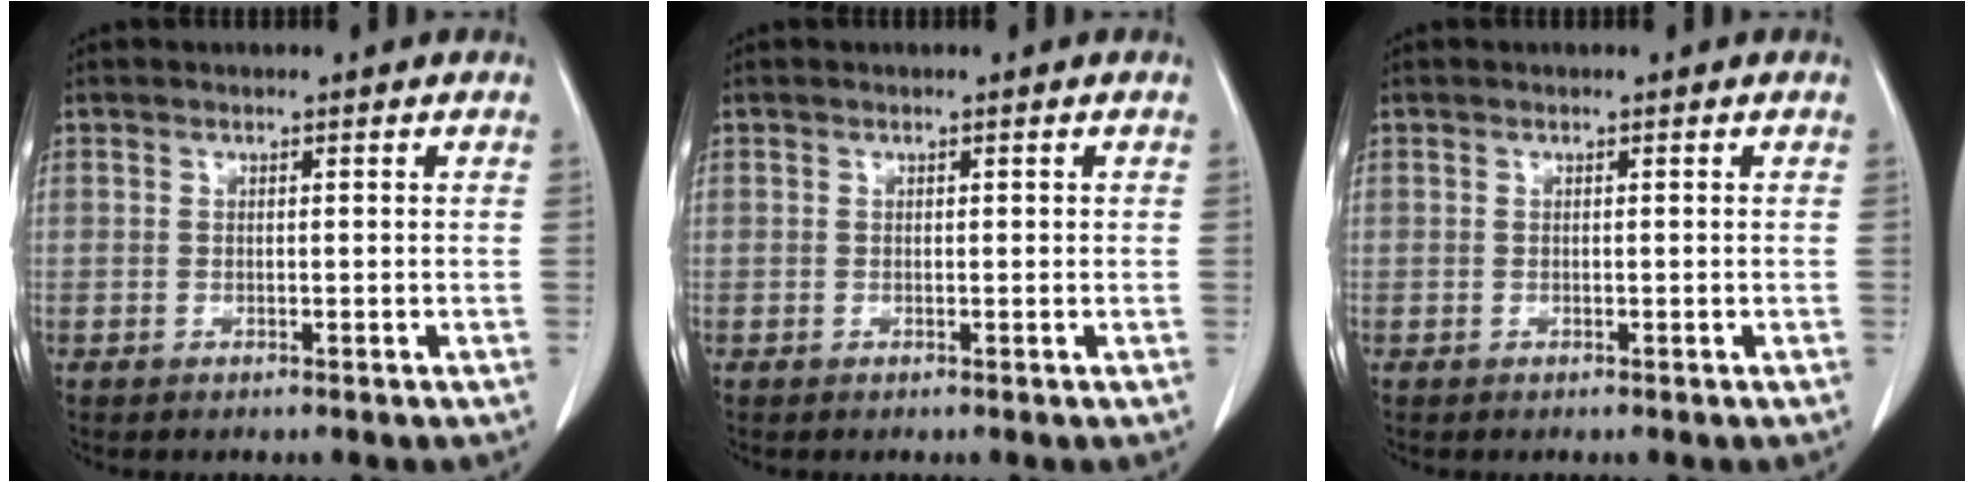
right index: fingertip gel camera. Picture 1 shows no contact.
{"total": 0.0}
{"total": 0.0}